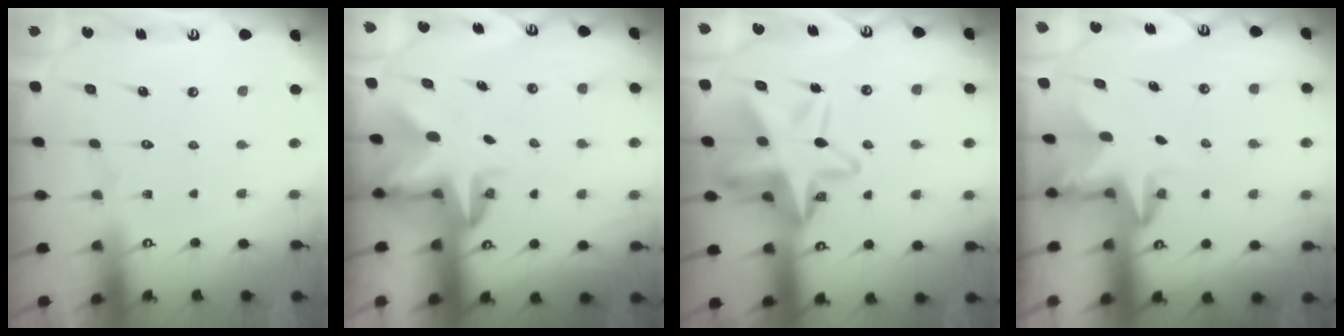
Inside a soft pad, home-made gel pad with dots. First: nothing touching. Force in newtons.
{"total": 4.7, "press": 4.6, "slide": 0.6}
{"total": 18.1, "press": 17.9, "slide": 2.8}
{"total": 2.8, "press": 2.8, "slide": 0.2}